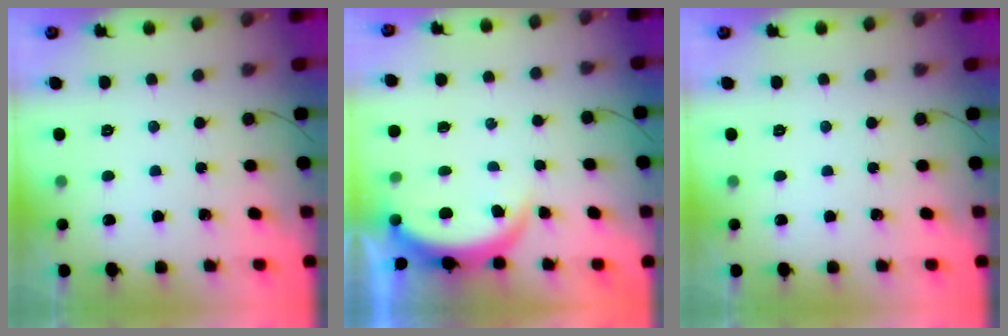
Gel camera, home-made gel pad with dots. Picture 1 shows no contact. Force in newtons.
{"total": 5.7, "press": 5.7, "slide": 0.4}
{"total": 0.0}